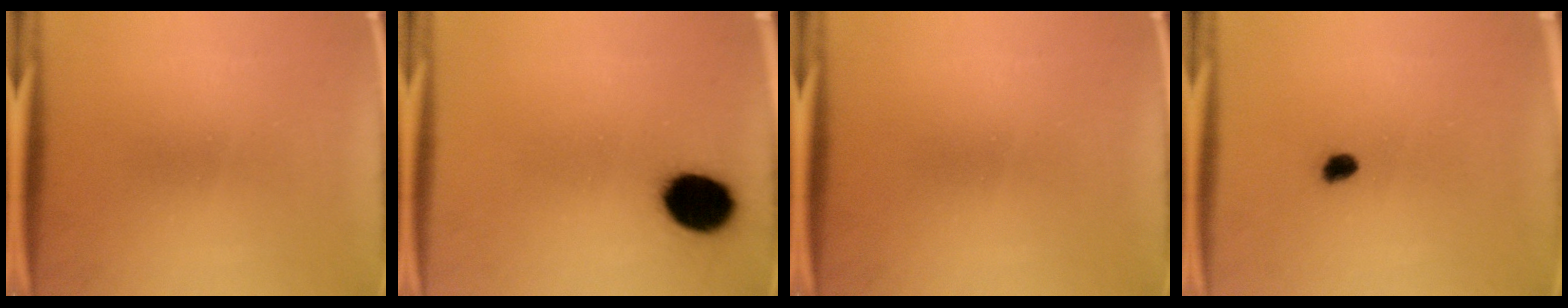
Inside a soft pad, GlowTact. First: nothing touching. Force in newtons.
{"total": 11.5}
{"total": 0.0}
{"total": 3.0}